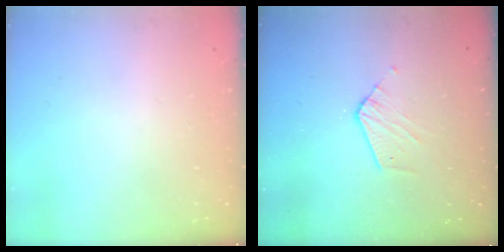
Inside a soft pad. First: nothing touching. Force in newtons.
{"total": 7.1, "press": 7.1, "slide": 0.4}